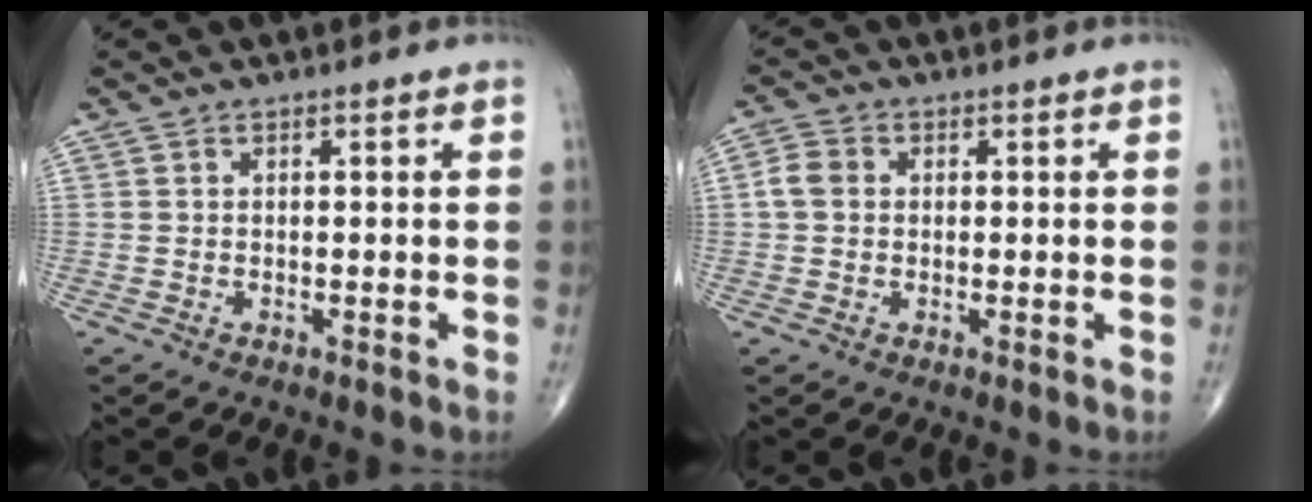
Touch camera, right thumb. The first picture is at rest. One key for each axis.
{"total": 3.4, "fx": 0.2, "fy": 2.8, "fz": 1.9, "tx": -0.037, "ty": 0.010, "tz": -0.001}